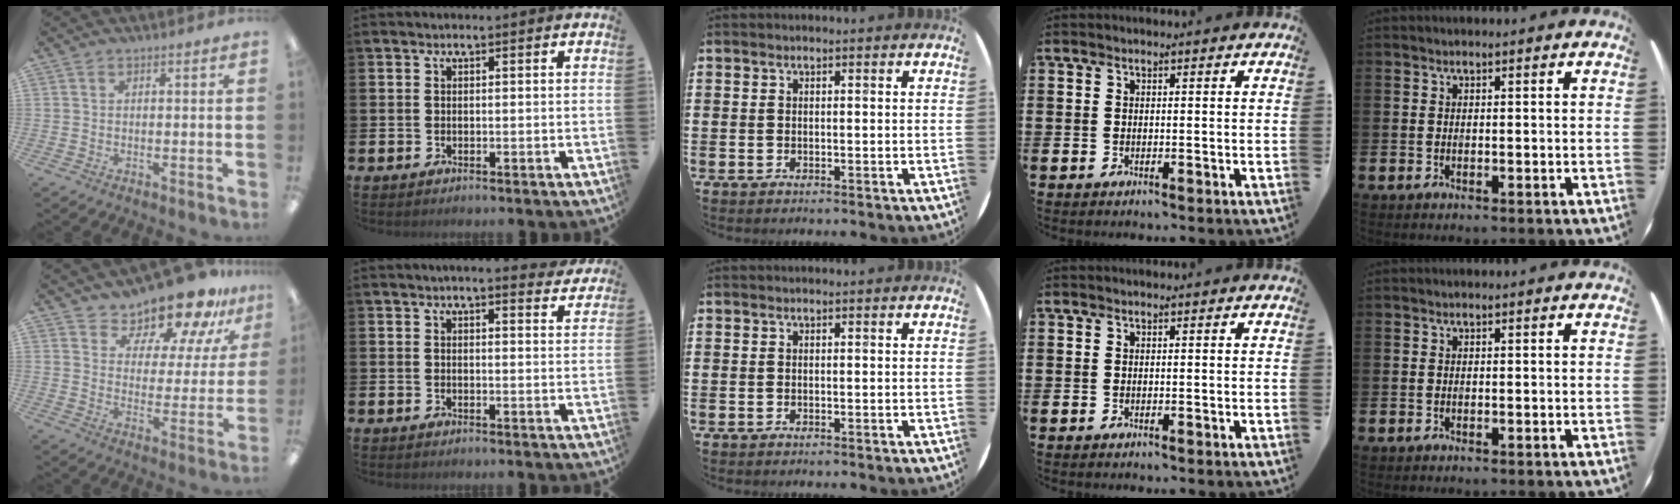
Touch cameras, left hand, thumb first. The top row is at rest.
{"thumb": {"total": 14.9, "force": [13.1, 4.9, 5.1], "torque": [-0.086, -0.106, 0.227]}, "index": {"total": 3.3, "force": [3.2, 0.3, 0.8], "torque": [-0.006, -0.018, 0.053]}}